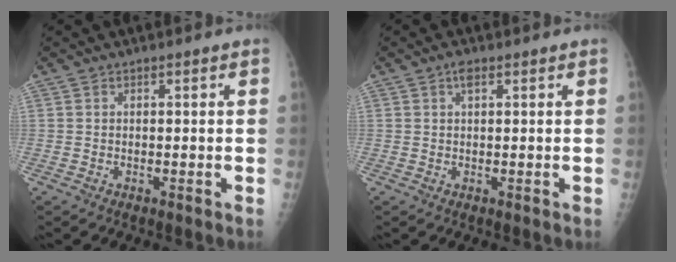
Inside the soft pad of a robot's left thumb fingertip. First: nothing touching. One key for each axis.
{"total": 1.7, "fx": 0.8, "fy": 0.8, "fz": 1.2, "tx": -0.015, "ty": 0.000, "tz": 0.013}